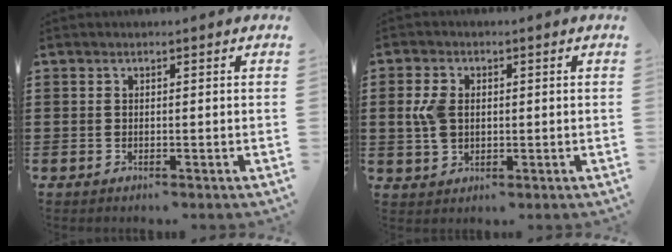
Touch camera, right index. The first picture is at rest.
{"total": 4.5, "force": [0.5, 3.1, 3.3], "torque": [-0.093, 0.004, 0.001]}